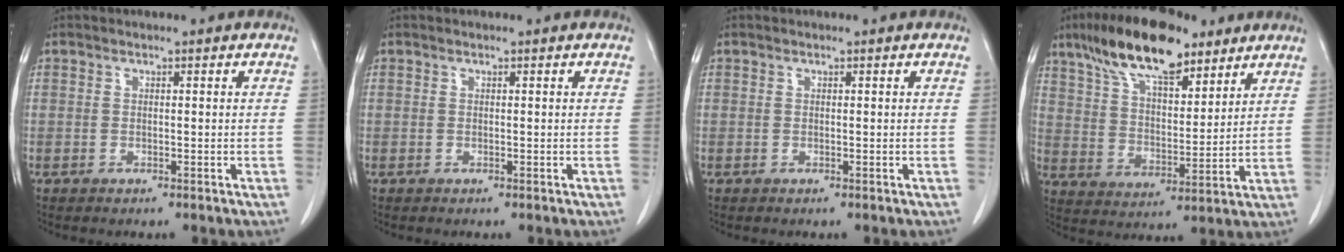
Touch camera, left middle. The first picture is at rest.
{"total": 0.0}
{"total": 0.0}
{"total": 15.8, "force": [11.1, 5.2, 10.0], "torque": [-0.182, 0.018, 0.200]}